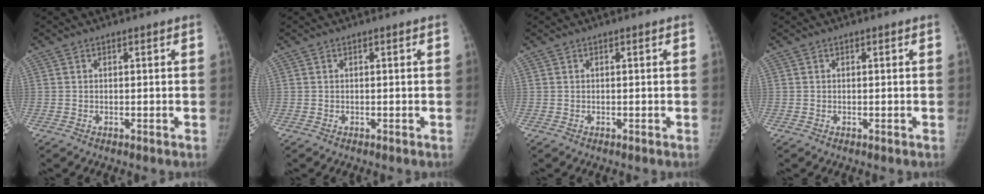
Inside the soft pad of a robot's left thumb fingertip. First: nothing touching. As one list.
[{"total": 0.0}, {"total": 0.0}, {"total": 0.0}]